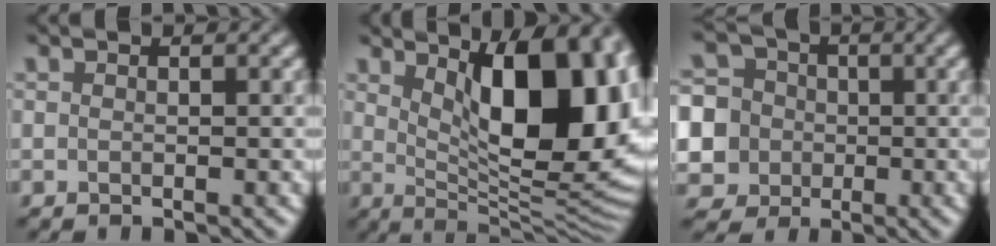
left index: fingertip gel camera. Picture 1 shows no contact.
{"total": 14.1, "force": [4.1, 5.9, 12.2], "torque": [-0.131, 0.002, 0.061]}
{"total": 8.6, "force": [-1.0, 8.3, 2.4], "torque": [-0.077, 0.015, -0.046]}